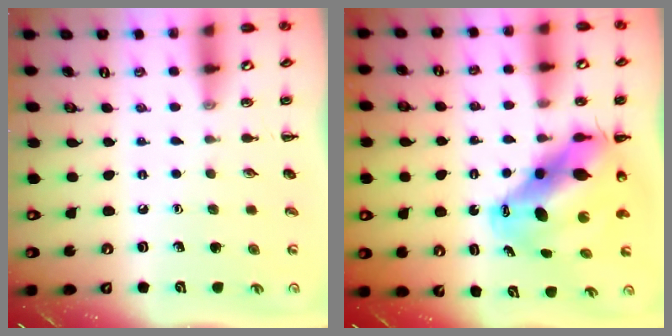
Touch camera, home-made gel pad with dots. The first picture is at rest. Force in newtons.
{"total": 12.4, "press": 12.0, "slide": 3.1}